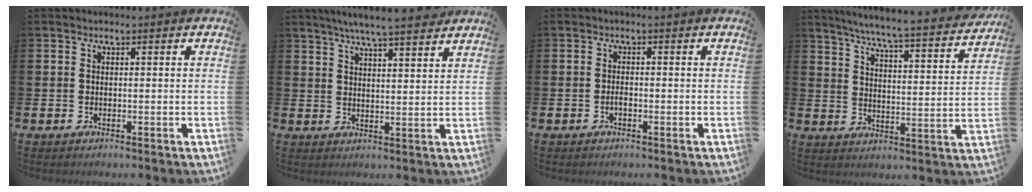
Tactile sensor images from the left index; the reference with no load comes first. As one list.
[{"total": 6.3, "force": [5.9, -0.1, 2.1], "torque": [-0.053, -0.027, 0.104]}, {"total": 1.0, "force": [-0.5, 0.5, 0.8], "torque": [-0.013, -0.003, -0.010]}, {"total": 6.6, "force": [6.1, -0.1, 2.6], "torque": [-0.067, -0.052, 0.100]}]